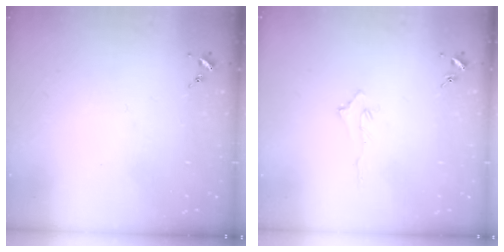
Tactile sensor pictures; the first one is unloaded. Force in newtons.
{"total": 2.9, "press": 2.9, "slide": 0.4}